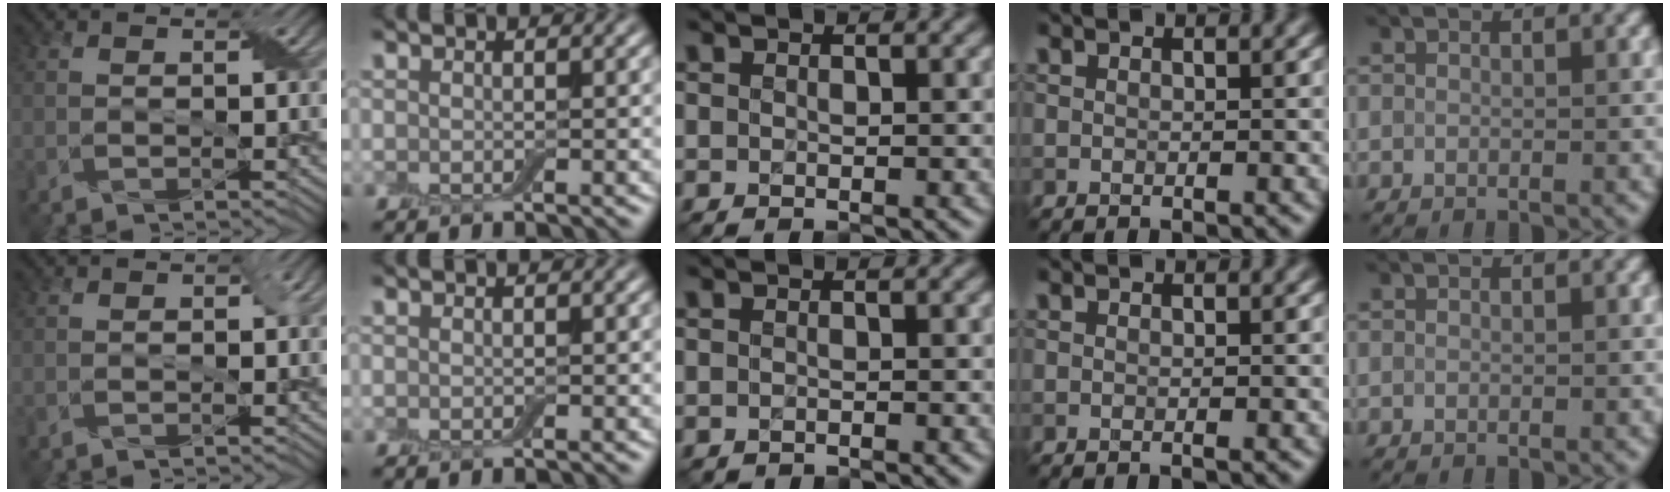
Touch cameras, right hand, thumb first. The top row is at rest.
{"thumb": {"total": 1.1, "force": [-0.2, 0.8, 0.8], "torque": [-0.008, -0.002, 0.000]}, "middle": {"total": 0.5, "force": [-0.5, 0.1, 0.1], "torque": [-0.001, -0.002, -0.007]}}